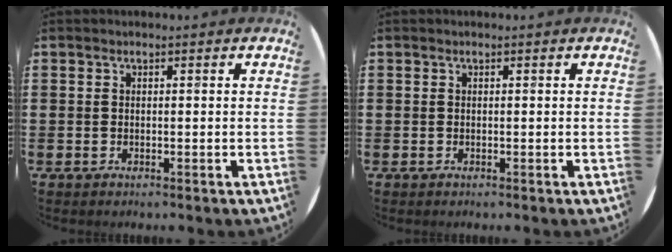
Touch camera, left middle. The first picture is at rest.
{"total": 0.0}